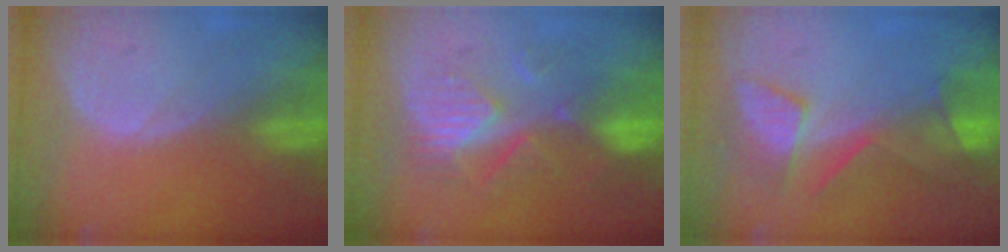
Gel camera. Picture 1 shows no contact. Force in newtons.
{"total": 8.3, "press": 8.0, "slide": 2.3}
{"total": 7.4, "press": 7.2, "slide": 1.7}